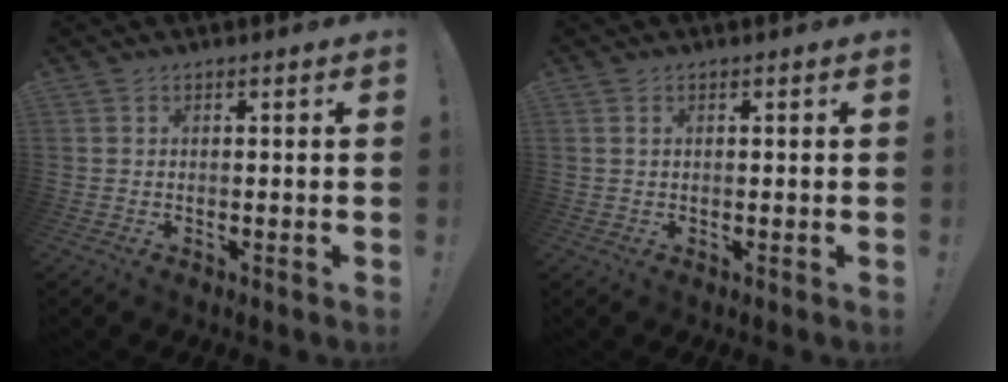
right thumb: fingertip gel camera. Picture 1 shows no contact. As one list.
[{"total": 0.7, "force": [0.3, 0.3, 0.5], "torque": [-0.015, 0.002, 0.006]}]